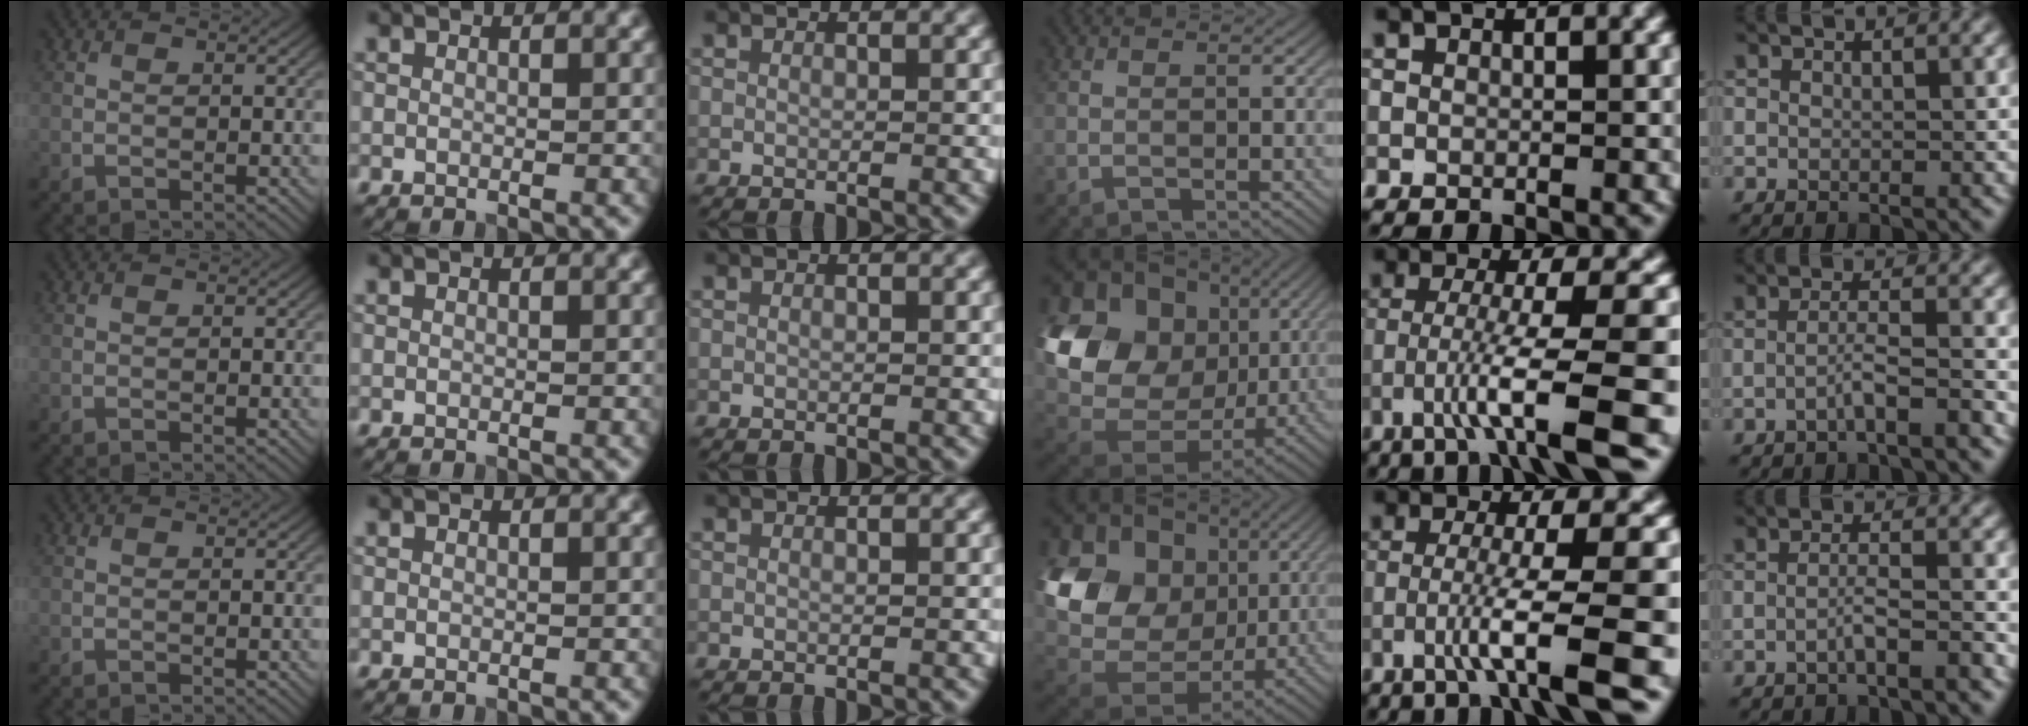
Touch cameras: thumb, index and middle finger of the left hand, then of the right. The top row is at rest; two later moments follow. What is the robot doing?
{"motion": "lift_and_place", "object": "calculator"}